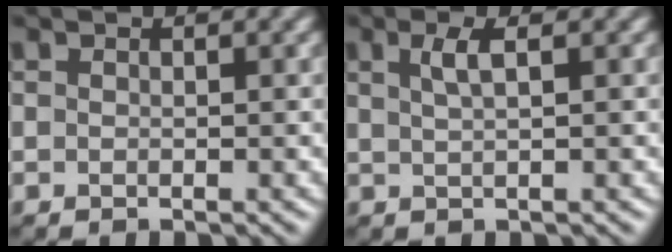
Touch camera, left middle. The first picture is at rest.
{"total": 2.1, "force": [0.9, 0.6, 1.9], "torque": [-0.030, 0.004, 0.013]}